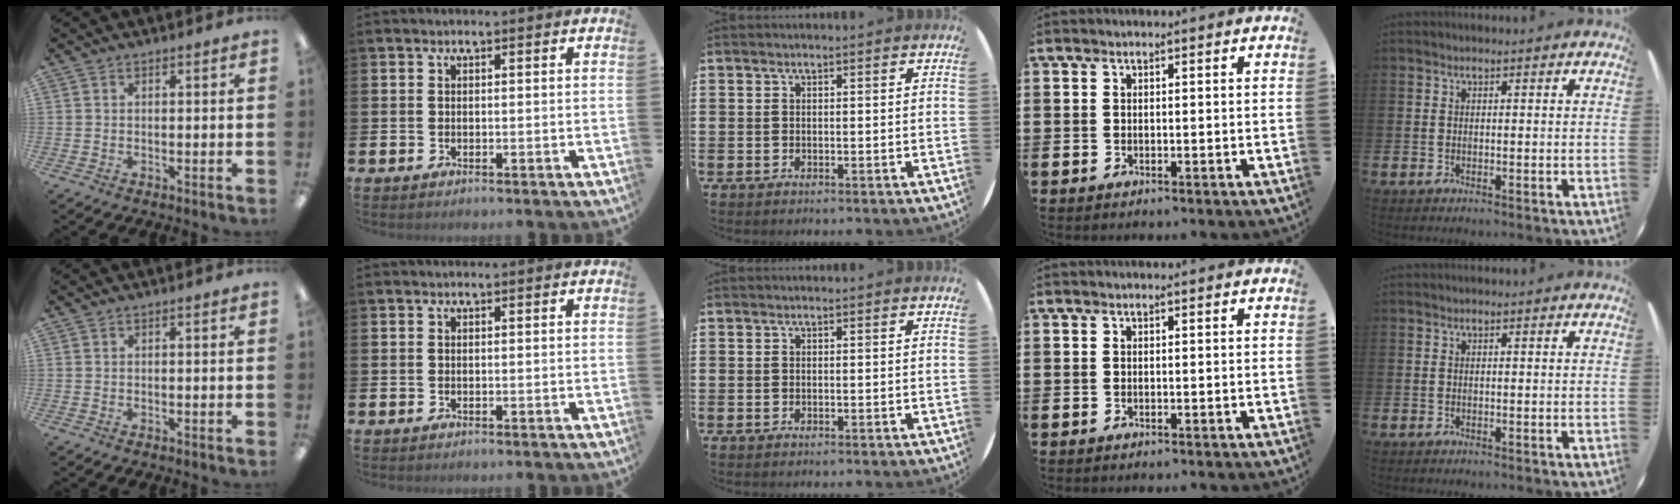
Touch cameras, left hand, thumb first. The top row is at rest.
{}